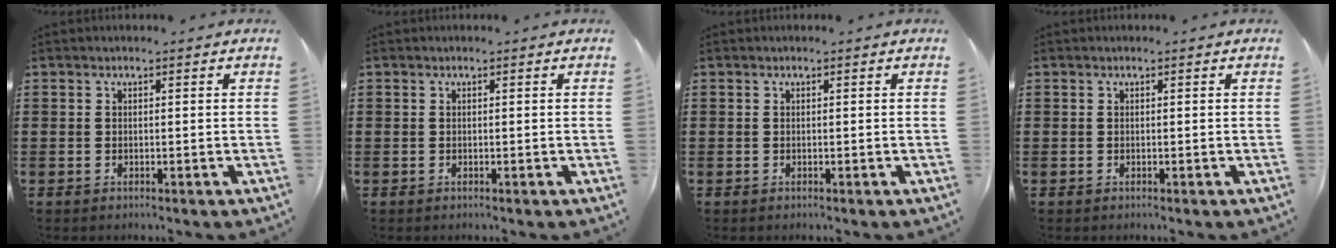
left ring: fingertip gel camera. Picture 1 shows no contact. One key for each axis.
{"total": 0.0}
{"total": 0.0}
{"total": 0.0}